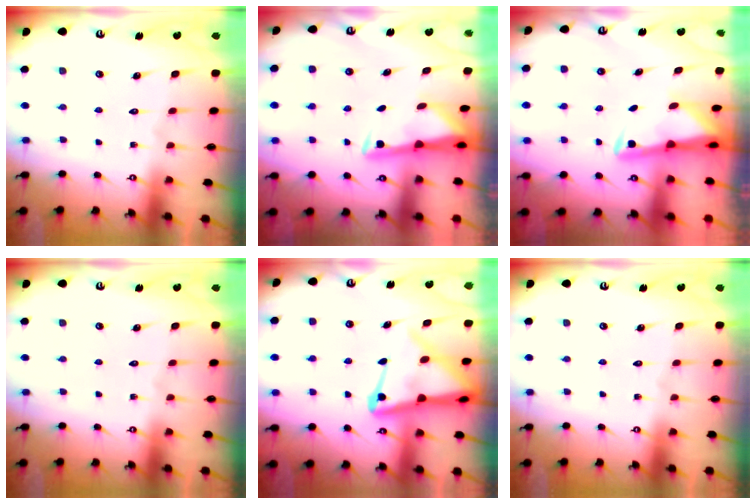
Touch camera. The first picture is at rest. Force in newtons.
{"total": 2.8, "press": 2.7, "slide": 0.6}
{"total": 2.9, "press": 2.8, "slide": 0.5}
{"total": 0.0}
{"total": 12.1, "press": 12.0, "slide": 1.3}
{"total": 0.0}